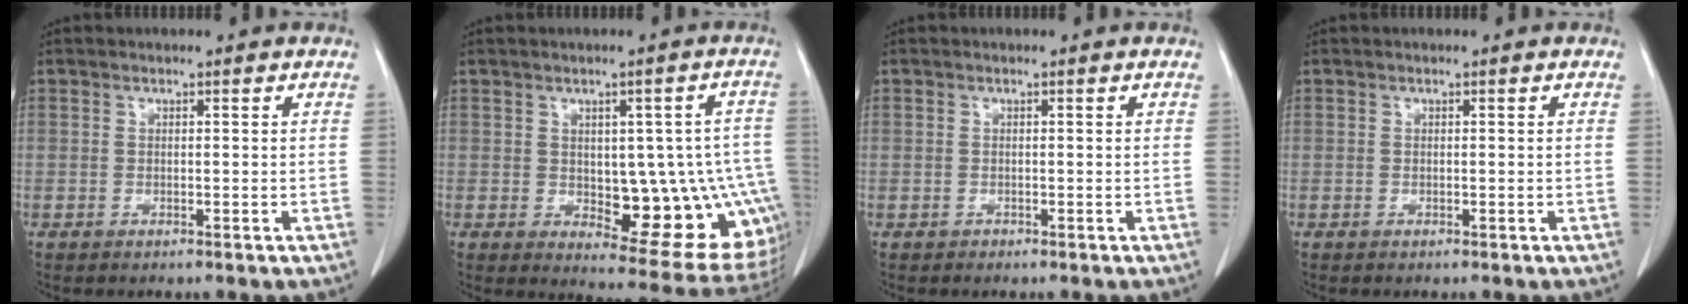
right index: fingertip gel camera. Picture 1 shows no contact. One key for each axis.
{"total": 15.5, "fx": -1.9, "fy": 6.3, "fz": 14.0, "tx": -0.117, "ty": 0.019, "tz": 0.000}
{"total": 0.7, "fx": -0.3, "fy": 0.6, "fz": -0.1, "tx": 0.001, "ty": 0.005, "tz": -0.009}
{"total": 0.0}